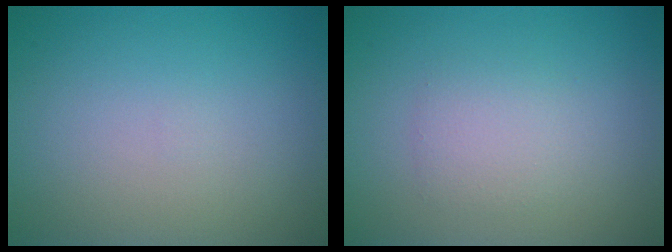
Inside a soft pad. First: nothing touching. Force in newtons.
{"total": 1.9, "press": 1.9, "slide": 0.1}